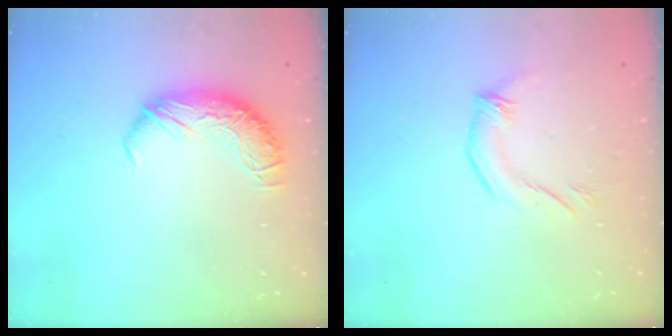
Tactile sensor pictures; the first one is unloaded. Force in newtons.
{"total": 2.3, "press": 2.3, "slide": 0.6}